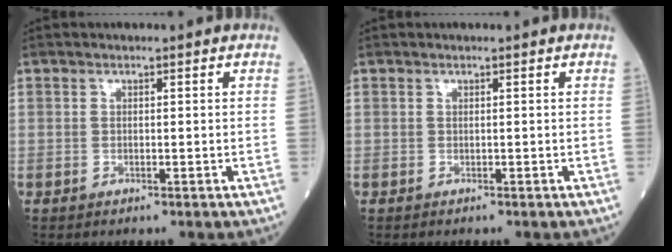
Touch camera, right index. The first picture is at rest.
{"total": 0.0}